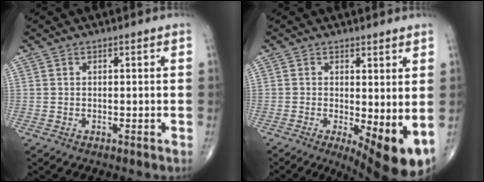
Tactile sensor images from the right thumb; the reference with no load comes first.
{"total": 10.3, "force": [-1.2, 3.3, 9.7], "torque": [-0.134, -0.023, -0.008]}